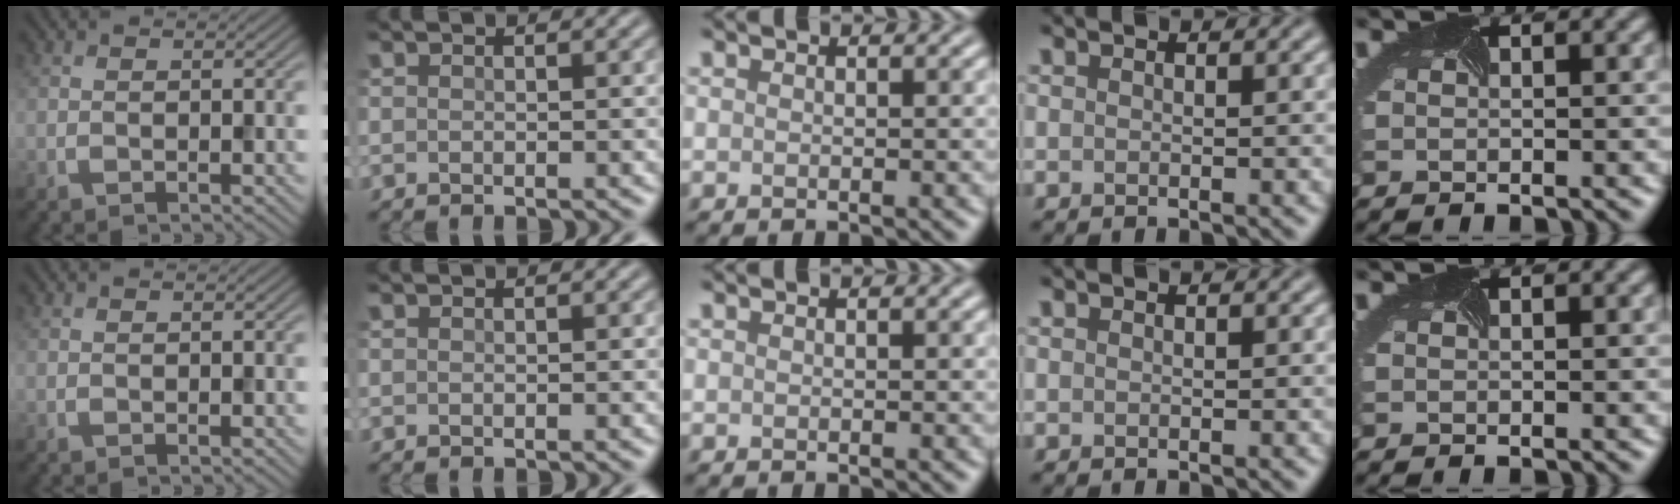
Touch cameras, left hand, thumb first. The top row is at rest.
{}